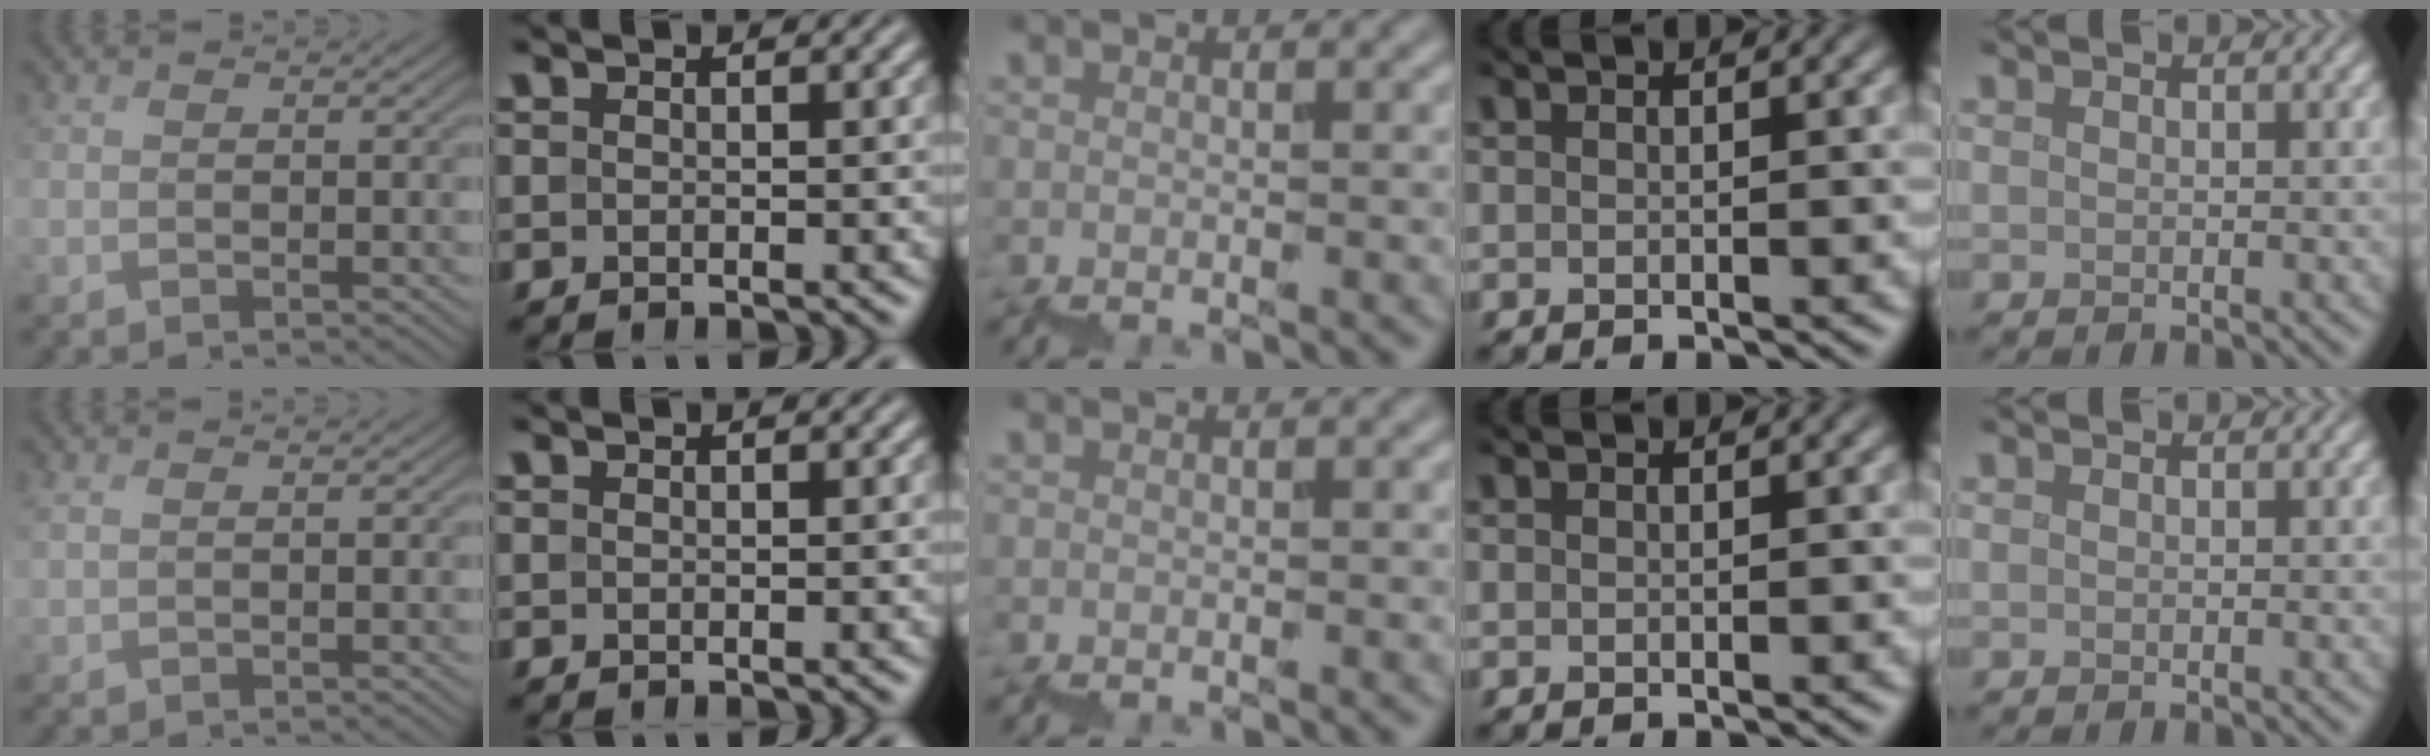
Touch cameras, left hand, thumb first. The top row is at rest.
{"thumb": {"total": 0.9, "force": [0.6, 0.2, 0.6], "torque": [-0.021, 0.001, 0.013]}}